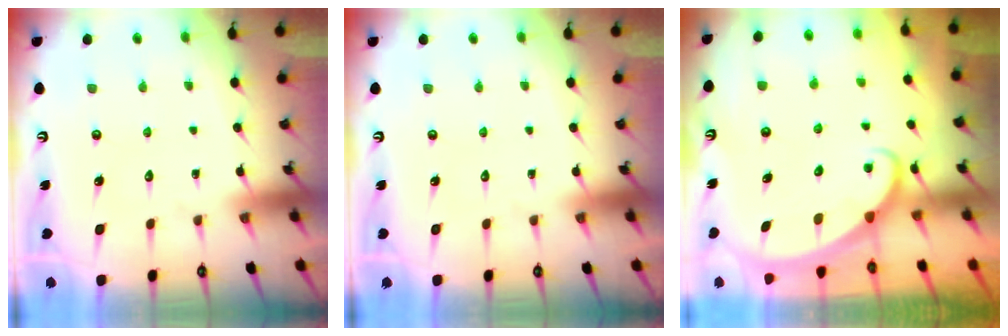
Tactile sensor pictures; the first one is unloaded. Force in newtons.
{"total": 0.0}
{"total": 2.5, "press": 2.5, "slide": 0.3}